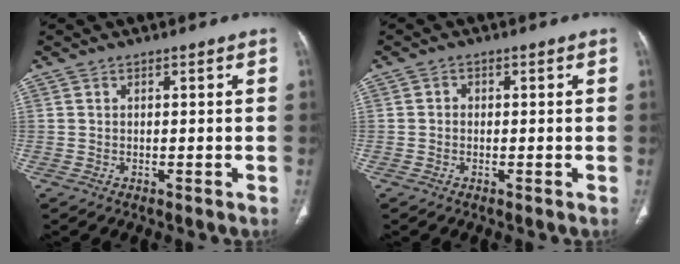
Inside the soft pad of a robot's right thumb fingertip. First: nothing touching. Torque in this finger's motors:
{"motor_torque": [-0.31, 0.10, -0.10, -0.64, -0.01]}